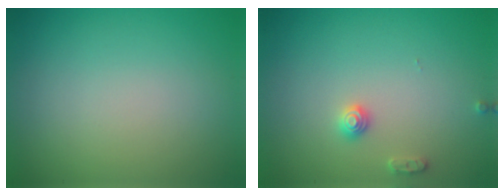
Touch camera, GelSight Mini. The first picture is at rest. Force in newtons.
{"total": 1.4, "press": 1.4, "slide": 0.1}